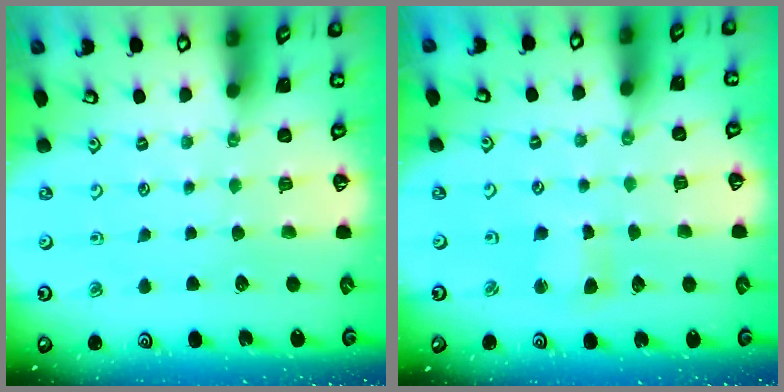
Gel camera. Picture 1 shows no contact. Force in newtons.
{"total": 3.1, "press": 3.1, "slide": 0.4}